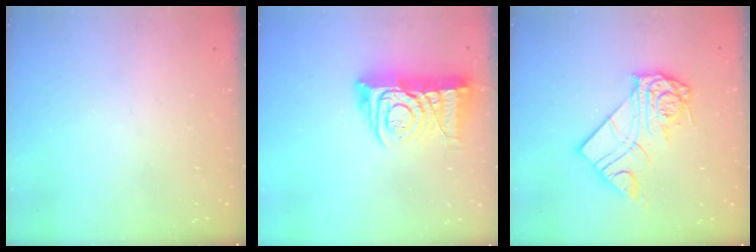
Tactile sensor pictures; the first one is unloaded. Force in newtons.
{"total": 13.5, "press": 13.4, "slide": 1.5}
{"total": 13.7, "press": 13.6, "slide": 1.4}